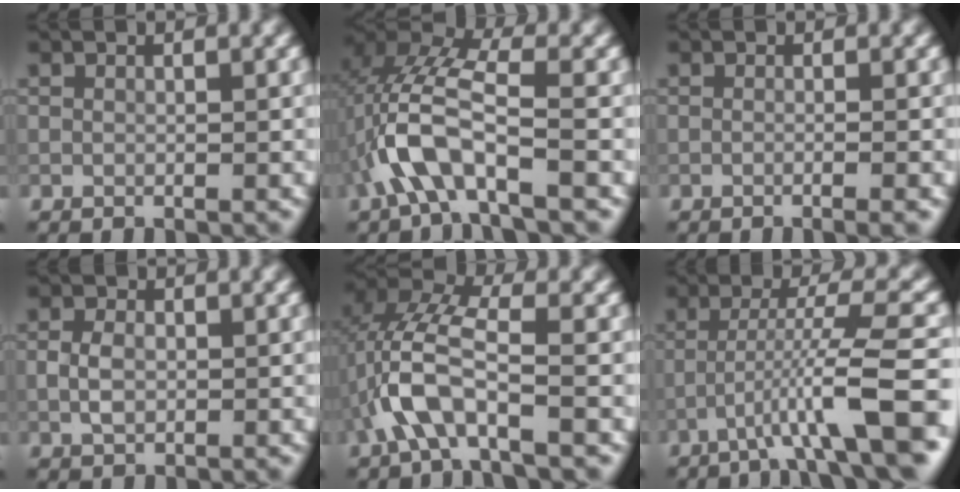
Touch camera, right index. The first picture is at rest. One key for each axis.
{"total": 6.8, "fx": -2.3, "fy": 2.4, "fz": 5.9, "tx": -0.129, "ty": 0.016, "tz": -0.051}
{"total": 1.9, "fx": -0.5, "fy": 0.6, "fz": 1.7, "tx": -0.011, "ty": -0.001, "tz": -0.017}
{"total": 2.3, "fx": -0.2, "fy": 1.6, "fz": 1.7, "tx": -0.036, "ty": 0.001, "tz": -0.006}
{"total": 6.1, "fx": -1.9, "fy": 2.2, "fz": 5.3, "tx": -0.113, "ty": 0.016, "tz": -0.043}
{"total": 7.6, "fx": -3.5, "fy": 0.7, "fz": 6.7, "tx": -0.116, "ty": 0.016, "tz": -0.061}